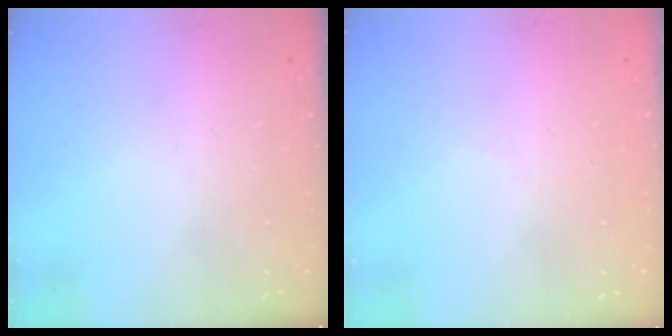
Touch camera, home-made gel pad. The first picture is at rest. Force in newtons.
{"total": 2.0, "press": 1.9, "slide": 0.5}